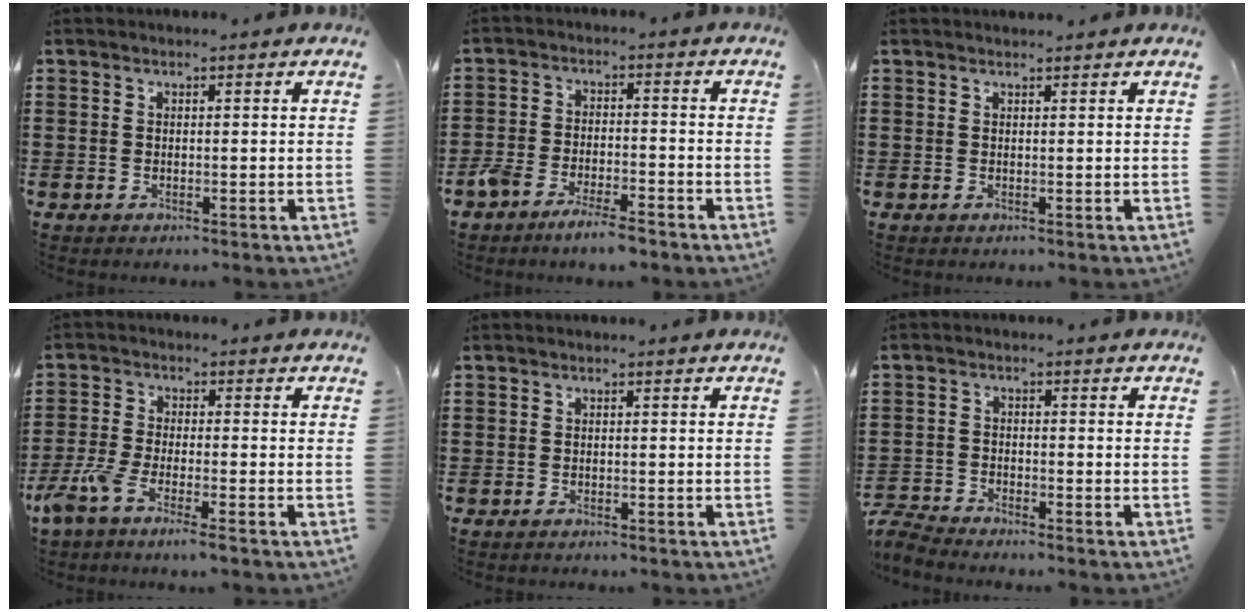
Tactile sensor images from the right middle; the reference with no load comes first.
{"total": 5.0, "force": [-4.4, 1.0, 2.2], "torque": [-0.056, -0.002, -0.089]}
{"total": 0.8, "force": [0.8, -0.1, 0.1], "torque": [-0.004, -0.002, 0.016]}
{"total": 4.8, "force": [-3.5, 0.4, 3.2], "torque": [-0.082, -0.013, -0.071]}
{"total": 0.6, "force": [-0.4, 0.4, -0.1], "torque": [0.002, 0.005, -0.011]}
{"total": 3.3, "force": [-3.2, 0.3, 0.3], "torque": [-0.023, -0.003, -0.074]}